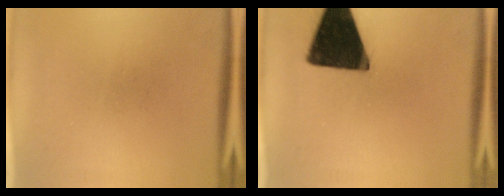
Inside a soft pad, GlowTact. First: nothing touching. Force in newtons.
{"total": 18.3}